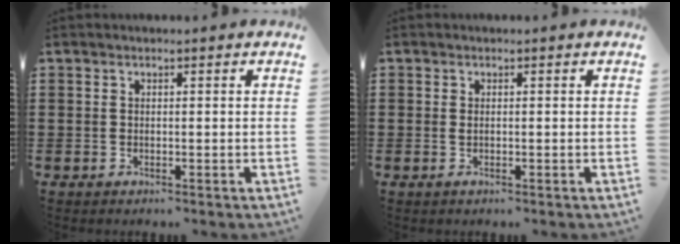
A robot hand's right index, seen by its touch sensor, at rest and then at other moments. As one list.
[{"total": 0.7, "force": [-0.1, 0.3, 0.6], "torque": [-0.014, -0.001, -0.002]}]